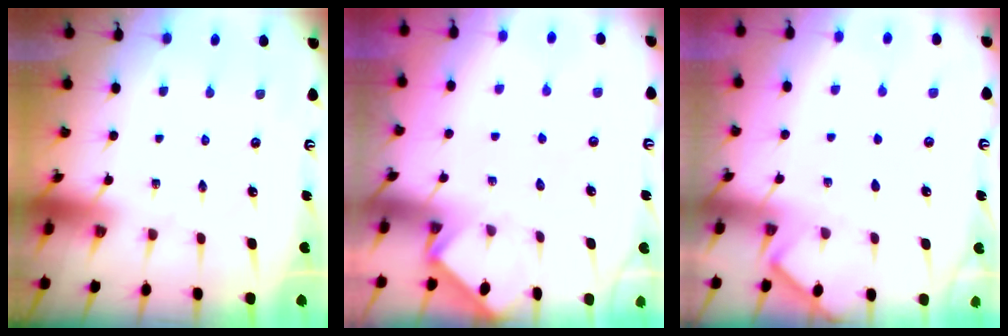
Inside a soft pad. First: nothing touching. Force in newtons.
{"total": 2.5, "press": 2.5, "slide": 0.4}
{"total": 2.8, "press": 2.8, "slide": 0.4}